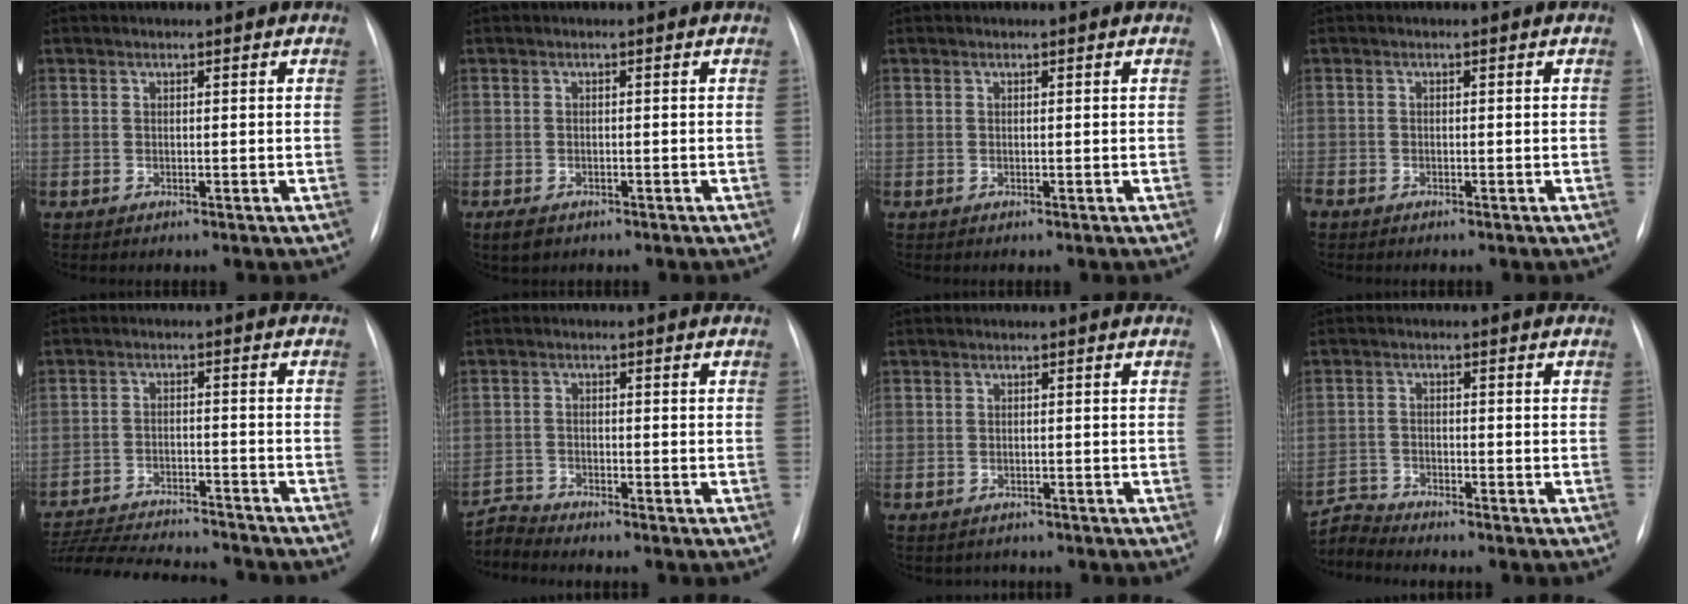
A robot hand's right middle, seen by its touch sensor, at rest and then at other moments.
{"total": 2.7, "force": [-1.8, 1.5, 1.3], "torque": [-0.024, -0.003, -0.023]}
{"total": 0.0}
{"total": 1.7, "force": [-1.4, 0.8, 0.5], "torque": [-0.011, -0.001, -0.022]}
{"total": 19.2, "force": [-17.7, 2.4, 6.8], "torque": [-0.154, -0.027, -0.262]}
{"total": 3.4, "force": [-3.1, -1.0, -0.8], "torque": [0.016, -0.017, -0.060]}
{"total": 1.8, "force": [-1.4, 1.2, -0.4], "torque": [-0.002, 0.003, -0.022]}
{"total": 4.1, "force": [-3.9, -1.2, -0.9], "torque": [0.015, -0.011, -0.073]}